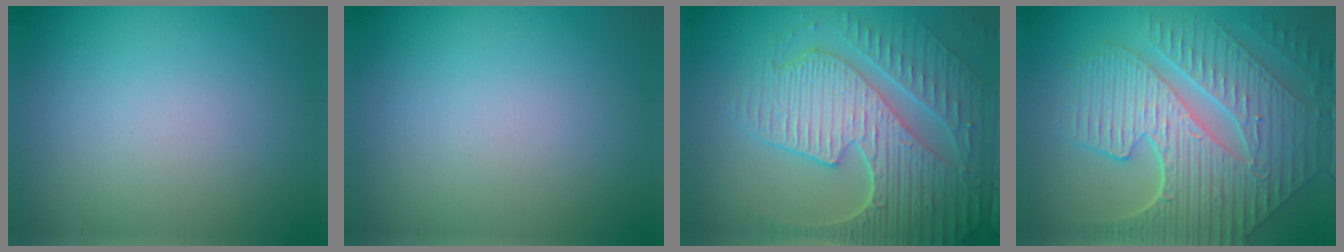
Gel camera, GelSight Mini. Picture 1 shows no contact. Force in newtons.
{"total": 0.0}
{"total": 9.1, "press": 6.5, "slide": 6.4}
{"total": 10.6, "press": 7.3, "slide": 7.7}